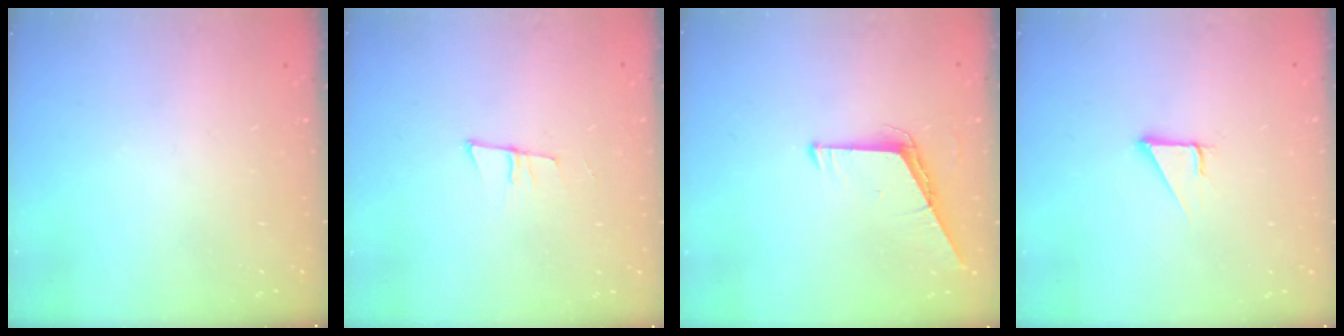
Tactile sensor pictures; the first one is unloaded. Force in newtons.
{"total": 6.7, "press": 5.9, "slide": 3.0}
{"total": 6.1, "press": 6.1, "slide": 0.5}
{"total": 2.8, "press": 2.8, "slide": 0.1}